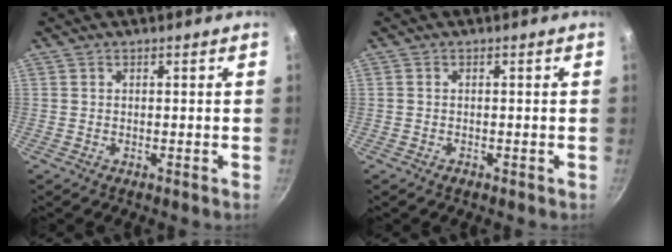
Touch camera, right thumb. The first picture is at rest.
{"total": 0.9, "force": [-0.5, 0.6, 0.4], "torque": [-0.005, 0.004, -0.007]}